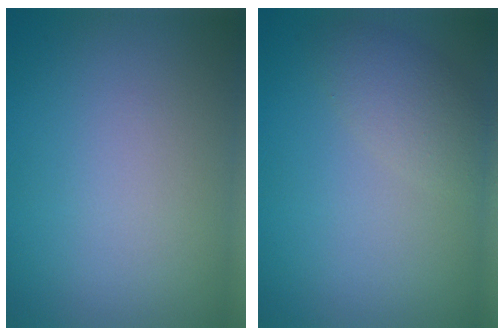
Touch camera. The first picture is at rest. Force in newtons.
{"total": 2.6, "press": 2.6, "slide": 0.1}